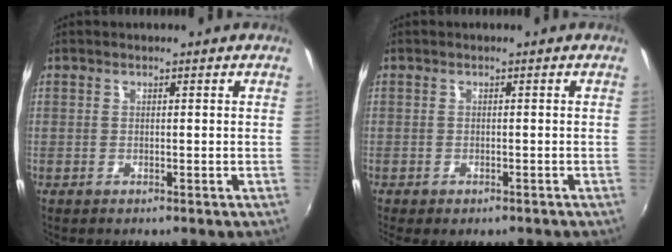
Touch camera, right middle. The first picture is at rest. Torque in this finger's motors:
{"motor_torque": [1.14, -1.01, 0.18, 0.05]}